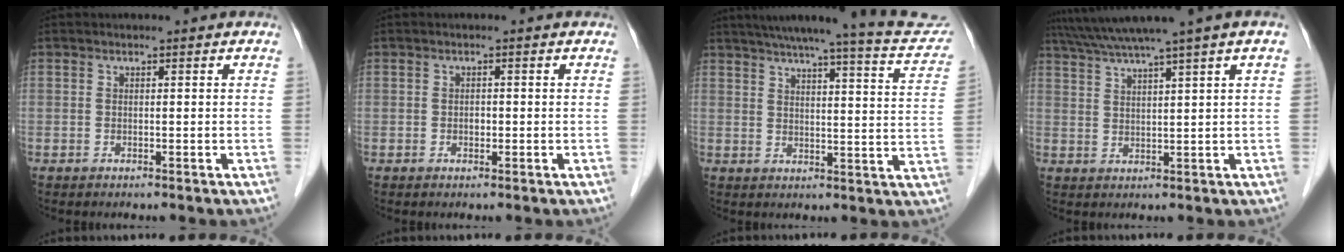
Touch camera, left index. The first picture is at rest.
{"total": 0.8, "force": [-0.2, 0.6, 0.6], "torque": [-0.009, 0.002, -0.004]}
{"total": 20.2, "force": [18.1, 1.2, 8.9], "torque": [-0.120, -0.024, 0.214]}
{"total": 8.7, "force": [6.7, -2.0, 5.2], "torque": [-0.088, 0.026, 0.104]}